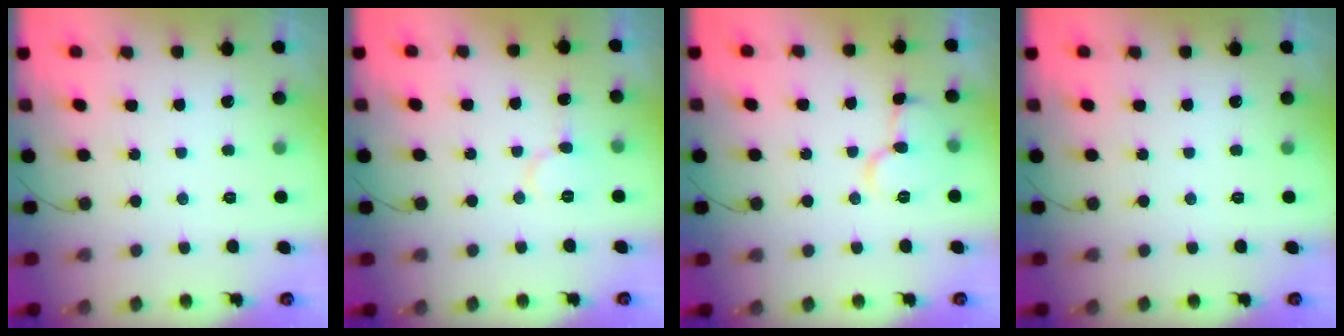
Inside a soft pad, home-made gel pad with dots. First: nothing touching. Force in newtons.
{"total": 6.6, "press": 6.5, "slide": 0.5}
{"total": 9.1, "press": 9.1, "slide": 0.8}
{"total": 0.0}